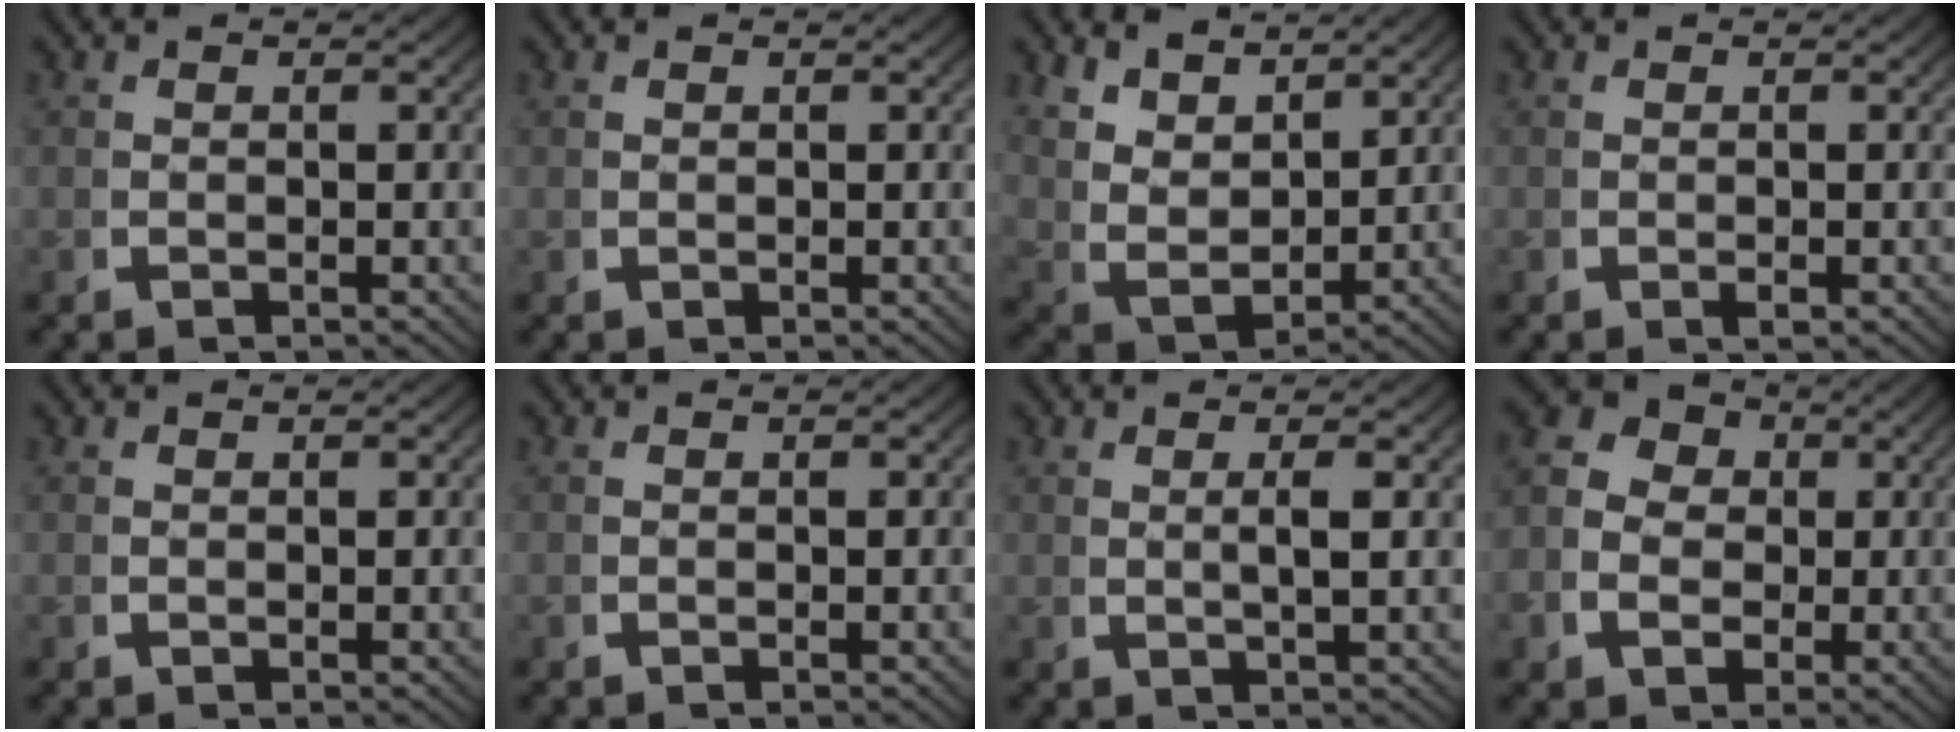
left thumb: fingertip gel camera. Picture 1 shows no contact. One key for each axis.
{"total": 0.0}
{"total": 6.1, "fx": 2.0, "fy": 4.1, "fz": 4.1, "tx": -0.106, "ty": -0.020, "tz": 0.047}
{"total": 0.6, "fx": 0.0, "fy": 0.3, "fz": 0.5, "tx": -0.010, "ty": -0.001, "tz": -0.001}
{"total": 0.0}
{"total": 0.0}
{"total": 2.0, "fx": 1.0, "fy": -0.1, "fz": 1.8, "tx": -0.038, "ty": -0.001, "tz": 0.023}
{"total": 9.1, "fx": 1.3, "fy": 8.0, "fz": 4.1, "tx": -0.086, "ty": -0.001, "tz": 0.008}